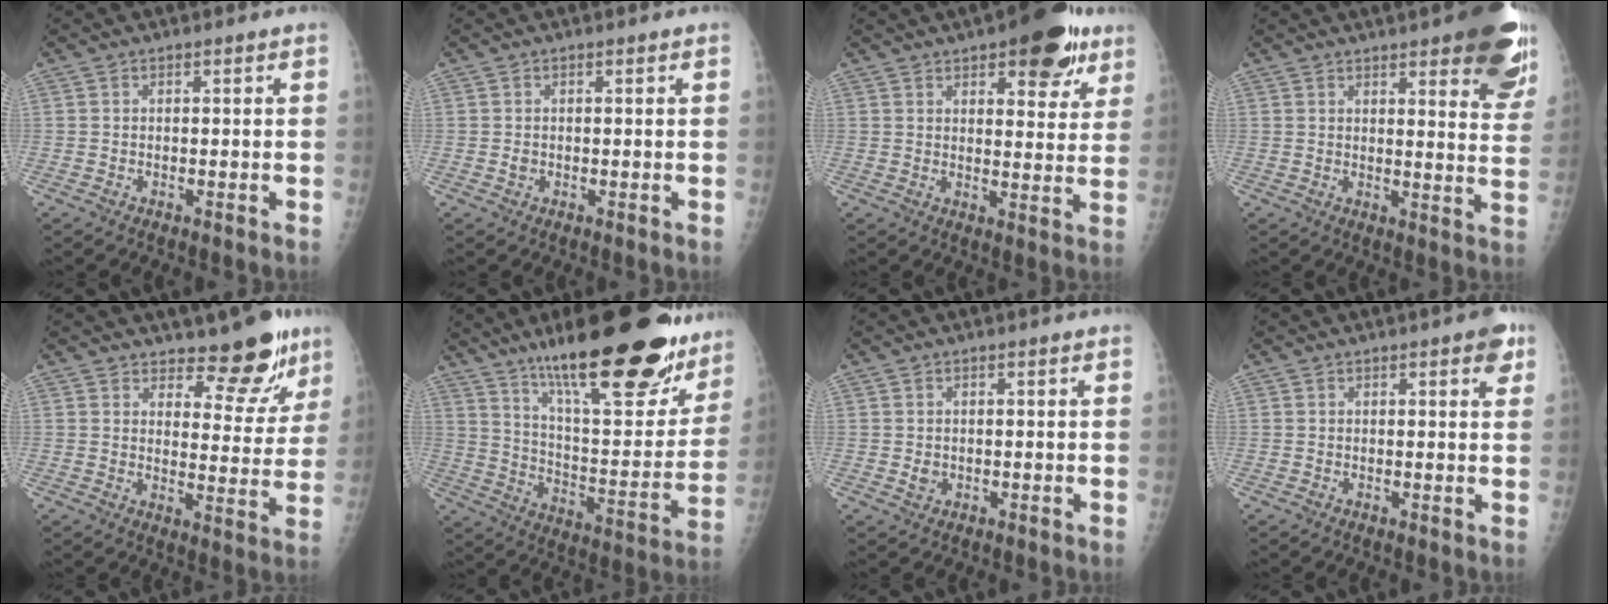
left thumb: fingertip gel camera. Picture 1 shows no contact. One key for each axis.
{"total": 0.8, "fx": 0.0, "fy": 0.7, "fz": 0.4, "tx": -0.002, "ty": 0.001, "tz": 0.000}
{"total": 13.9, "fx": 8.1, "fy": 5.7, "fz": 9.8, "tx": -0.081, "ty": -0.030, "tz": 0.106}
{"total": 18.1, "fx": 11.5, "fy": 5.0, "fz": 13.1, "tx": -0.133, "ty": -0.050, "tz": 0.131}
{"total": 10.2, "fx": 8.3, "fy": 4.0, "fz": 4.3, "tx": -0.021, "ty": -0.071, "tz": 0.113}
{"total": 32.3, "fx": 21.4, "fy": 9.2, "fz": 22.3, "tx": -0.297, "ty": -0.076, "tz": 0.327}
{"total": 1.4, "fx": 0.1, "fy": 1.3, "fz": 0.7, "tx": -0.007, "ty": -0.001, "tz": 0.006}
{"total": 4.0, "fx": 2.1, "fy": 1.2, "fz": 3.1, "tx": -0.027, "ty": -0.005, "tz": 0.020}